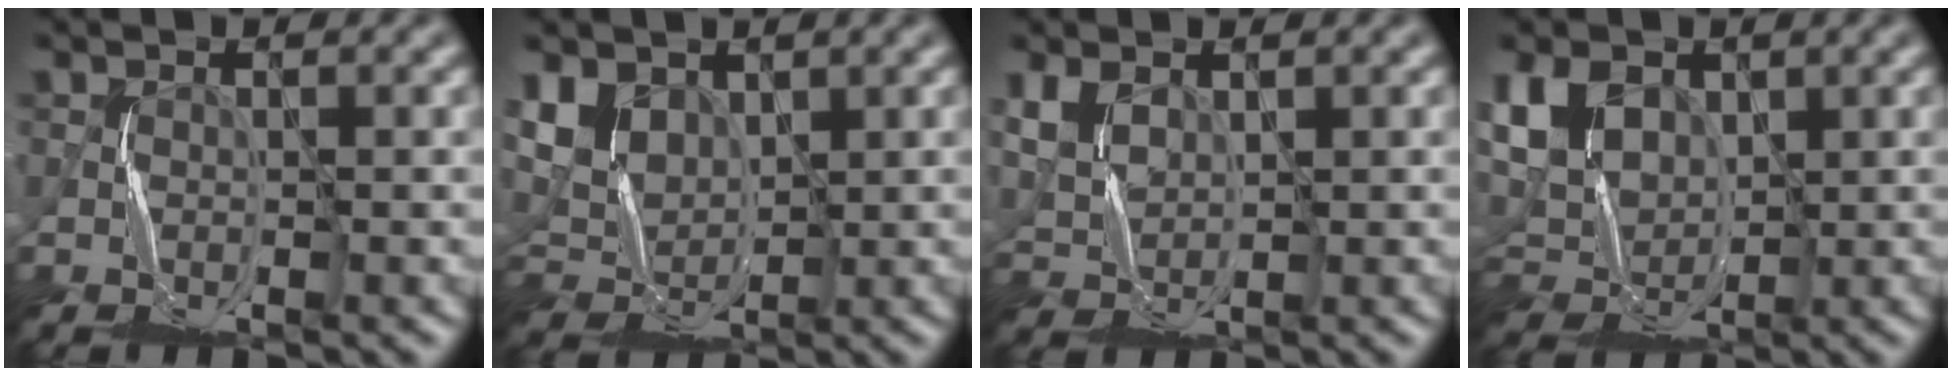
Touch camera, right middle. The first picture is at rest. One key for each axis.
{"total": 5.5, "fx": 2.9, "fy": 3.7, "fz": 2.9, "tx": -0.079, "ty": 0.001, "tz": 0.055}
{"total": 3.8, "fx": 1.8, "fy": 2.3, "fz": 2.4, "tx": -0.069, "ty": 0.001, "tz": 0.038}
{"total": 6.7, "fx": 2.2, "fy": 4.9, "fz": 4.0, "tx": -0.112, "ty": 0.009, "tz": 0.040}